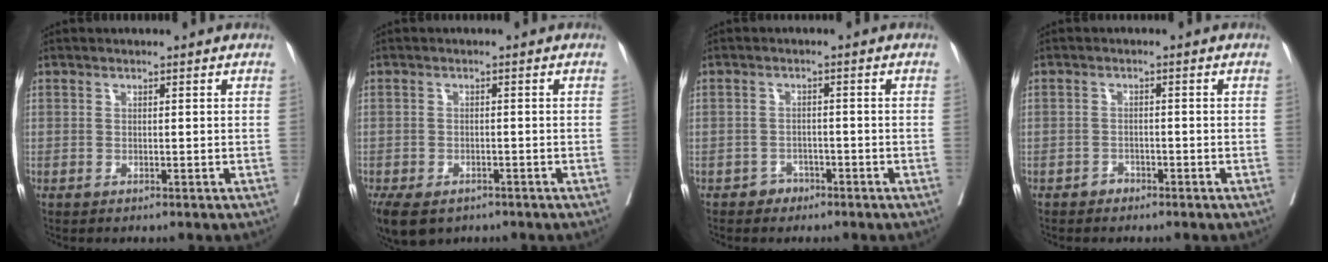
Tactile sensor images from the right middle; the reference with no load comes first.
{"total": 8.5, "force": [-5.5, 5.0, 4.2], "torque": [-0.085, -0.009, -0.080]}
{"total": 1.9, "force": [-1.4, 1.3, 0.2], "torque": [-0.002, 0.007, -0.023]}
{"total": 1.2, "force": [-1.0, 0.7, 0.1], "torque": [0.001, 0.004, -0.019]}